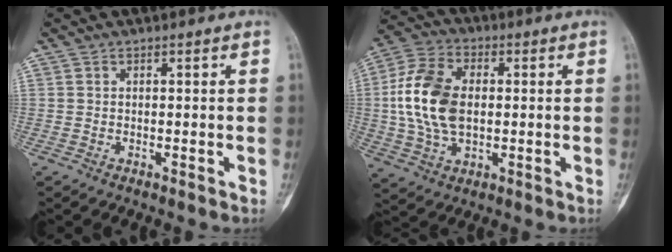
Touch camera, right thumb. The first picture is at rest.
{"total": 14.8, "force": [0.6, 9.4, 11.4], "torque": [-0.223, 0.013, 0.011]}